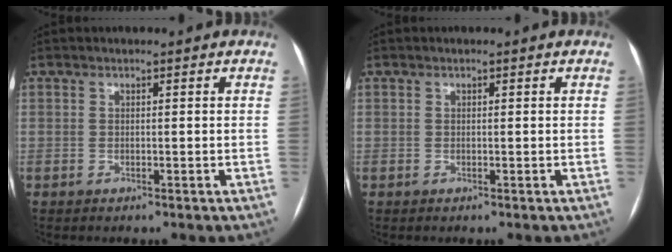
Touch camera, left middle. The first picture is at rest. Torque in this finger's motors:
{"motor_torque": [0.00, -0.02, 0.03, -0.01]}